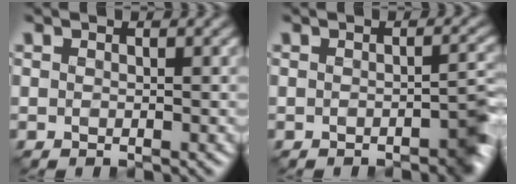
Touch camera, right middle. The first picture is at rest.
{"total": 4.0, "force": [-1.9, 1.7, 3.0], "torque": [-0.027, 0.004, -0.038]}